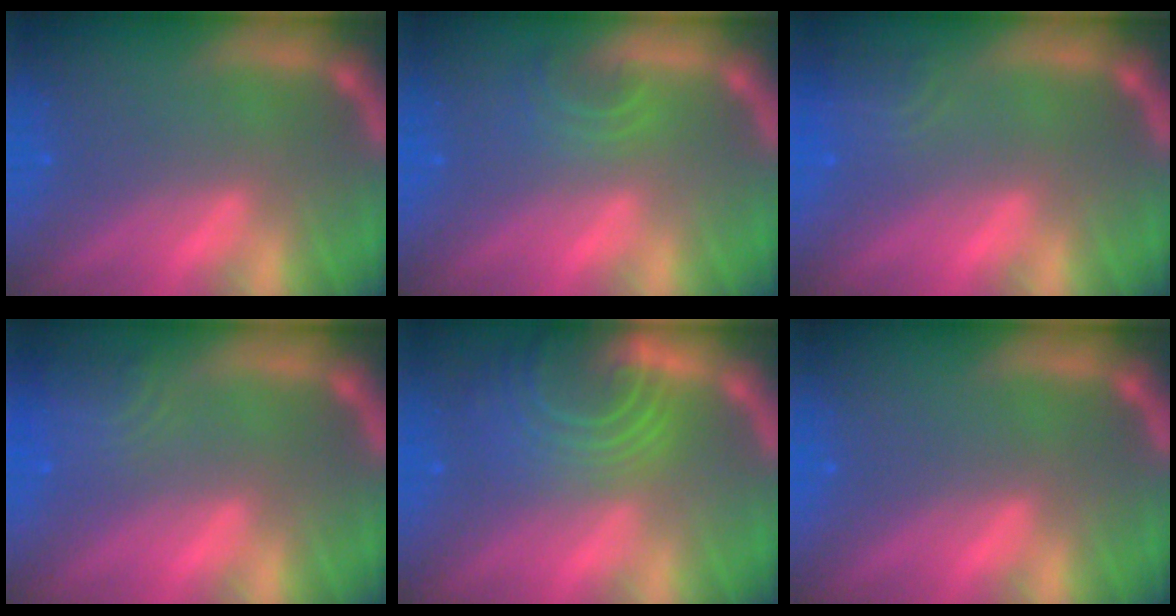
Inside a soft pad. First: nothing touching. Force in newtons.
{"total": 2.4}
{"total": 2.4}
{"total": 3.5}
{"total": 9.0}
{"total": 0.0}